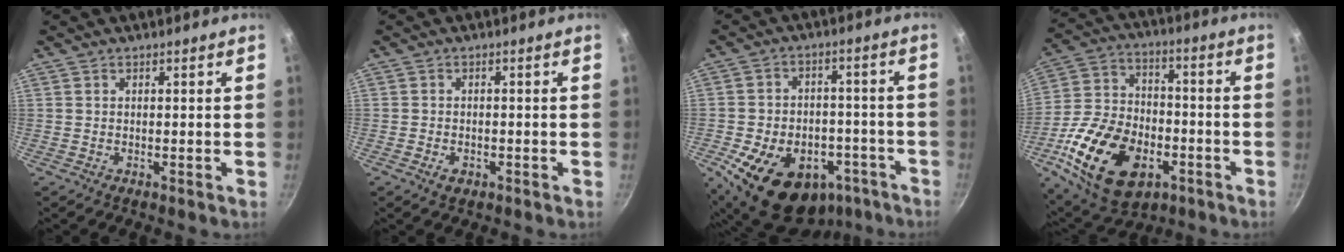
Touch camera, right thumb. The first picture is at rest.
{"total": 2.3, "force": [-1.1, 1.5, 1.3], "torque": [-0.023, 0.008, -0.017]}
{"total": 21.3, "force": [-10.8, 14.0, 11.9], "torque": [-0.160, 0.045, -0.147]}
{"total": 23.6, "force": [-8.6, 14.9, 16.1], "torque": [-0.287, 0.028, -0.142]}